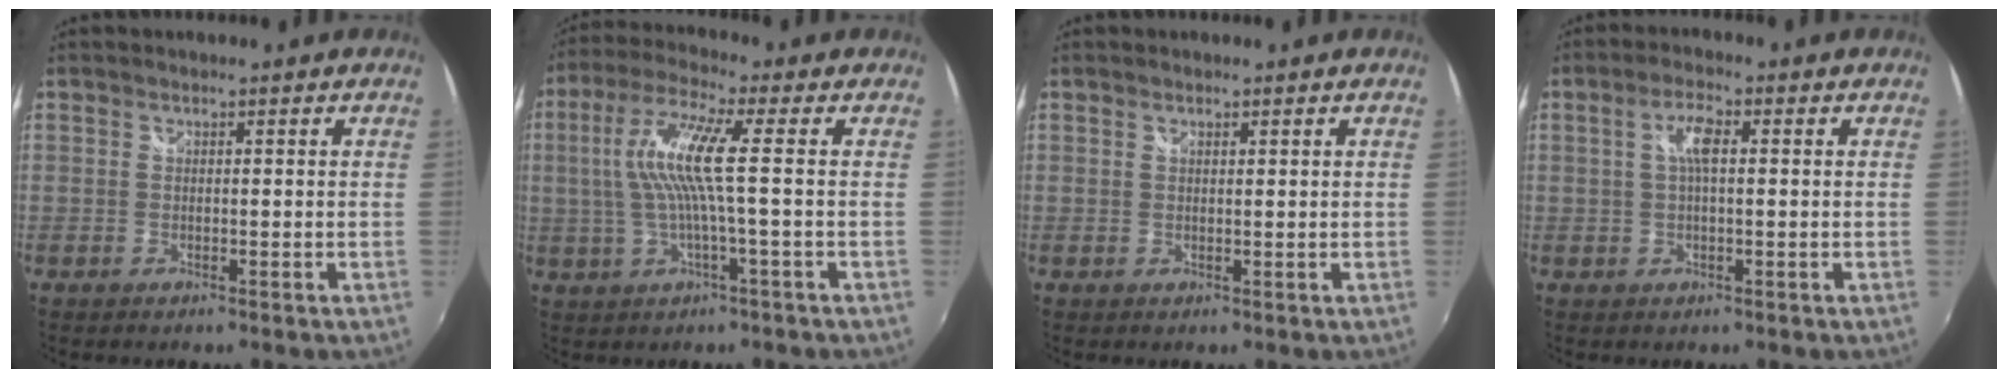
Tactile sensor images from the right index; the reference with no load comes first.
{"total": 9.8, "force": [0.3, -0.3, 9.8], "torque": [-0.192, 0.003, 0.008]}
{"total": 0.6, "force": [0.5, 0.2, 0.4], "torque": [-0.005, 0.001, 0.008]}
{"total": 4.0, "force": [0.7, 1.2, 3.8], "torque": [-0.072, 0.007, 0.012]}